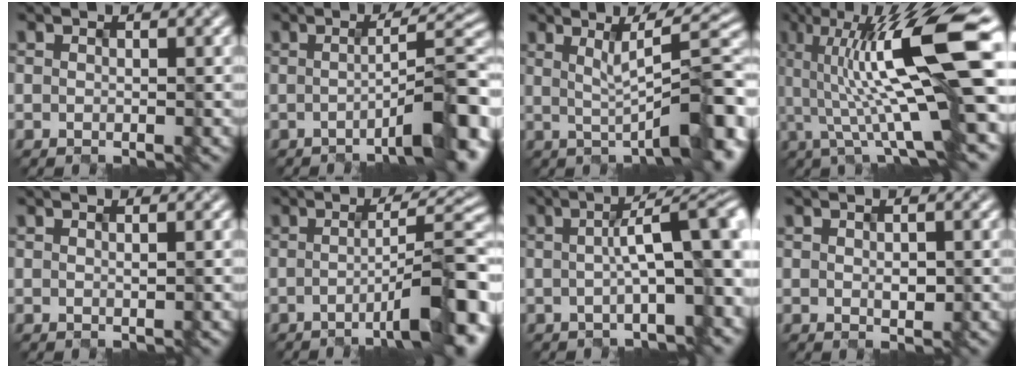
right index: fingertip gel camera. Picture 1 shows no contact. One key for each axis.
{"total": 9.2, "fx": -2.0, "fy": 2.0, "fz": 8.8, "tx": -0.100, "ty": 0.008, "tz": -0.037}
{"total": 9.1, "fx": -0.3, "fy": 2.4, "fz": 8.8, "tx": -0.107, "ty": 0.015, "tz": -0.004}
{"total": 13.2, "fx": 1.6, "fy": 2.6, "fz": 12.8, "tx": -0.205, "ty": 0.017, "tz": 0.028}
{"total": 0.7, "fx": 0.4, "fy": 0.3, "fz": 0.5, "tx": -0.004, "ty": 0.001, "tz": 0.001}
{"total": 10.3, "fx": -2.5, "fy": 2.3, "fz": 9.7, "tx": -0.112, "ty": 0.007, "tz": -0.042}
{"total": 8.7, "fx": 0.3, "fy": 2.5, "fz": 8.3, "tx": -0.098, "ty": 0.020, "tz": 0.005}
{"total": 1.0, "fx": 0.0, "fy": 0.3, "fz": 0.9, "tx": -0.020, "ty": -0.003, "tz": 0.009}